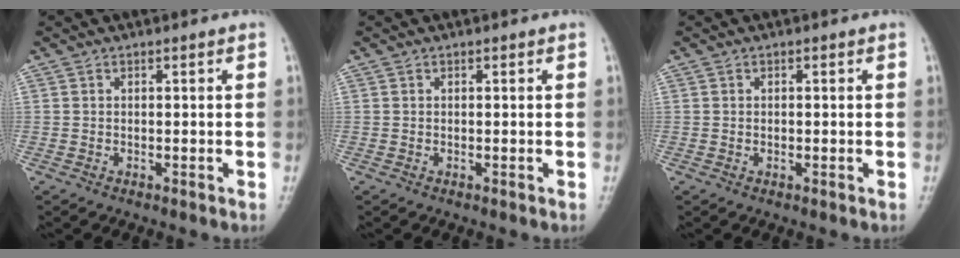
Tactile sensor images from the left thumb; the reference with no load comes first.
{"total": 0.0}
{"total": 0.6, "force": [0.0, 0.4, 0.4], "torque": [-0.007, 0.000, 0.000]}